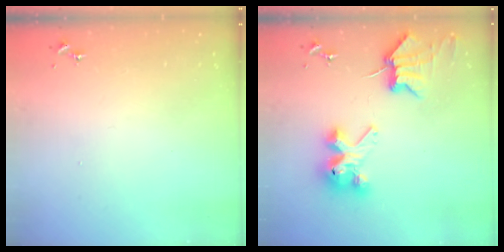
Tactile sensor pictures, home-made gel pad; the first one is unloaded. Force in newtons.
{"total": 8.1, "press": 8.1, "slide": 0.3}